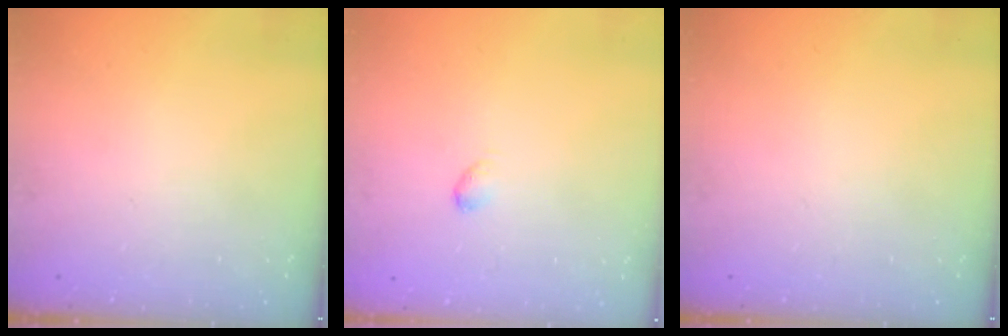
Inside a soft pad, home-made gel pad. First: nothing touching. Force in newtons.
{"total": 2.7, "press": 2.7, "slide": 0.5}
{"total": 0.0}